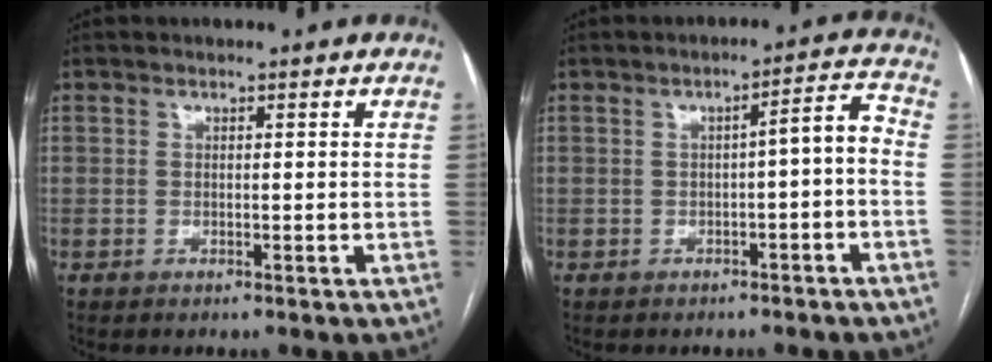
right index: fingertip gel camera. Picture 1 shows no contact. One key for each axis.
{"total": 4.6, "fx": -1.3, "fy": 0.8, "fz": 4.4, "tx": -0.056, "ty": 0.024, "tz": -0.017}